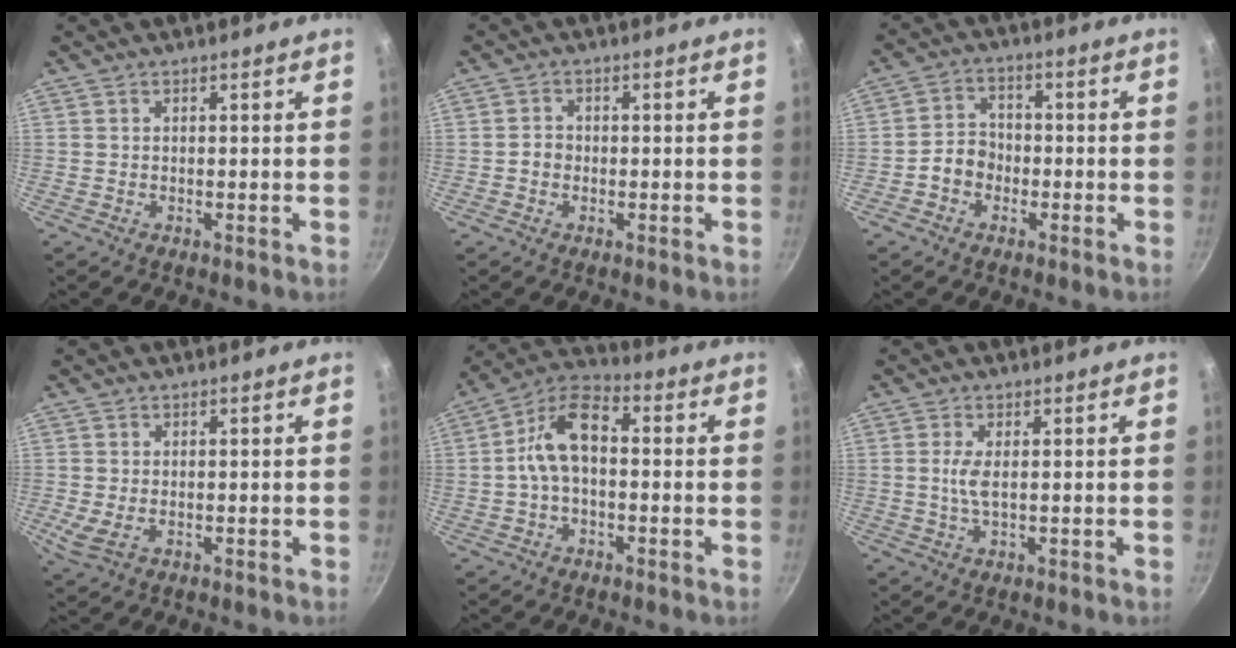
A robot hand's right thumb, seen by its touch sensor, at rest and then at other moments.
{"total": 1.9, "force": [-0.5, 1.6, 0.8], "torque": [-0.004, 0.010, -0.010]}
{"total": 4.9, "force": [-1.7, 4.1, 2.2], "torque": [-0.011, 0.025, -0.038]}
{"total": 3.3, "force": [-0.5, 2.1, 2.6], "torque": [-0.046, -0.010, -0.004]}
{"total": 10.1, "force": [-0.2, 5.9, 8.2], "torque": [-0.141, 0.038, -0.018]}
{"total": 2.8, "force": [0.3, 0.6, 2.7], "torque": [-0.064, -0.001, 0.007]}